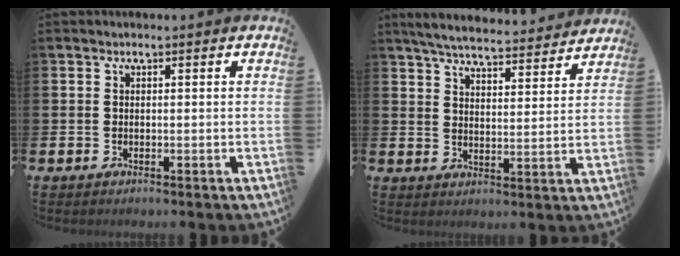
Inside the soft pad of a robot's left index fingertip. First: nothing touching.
{"total": 6.0, "force": [5.8, 0.6, 1.3], "torque": [-0.040, -0.041, 0.101]}